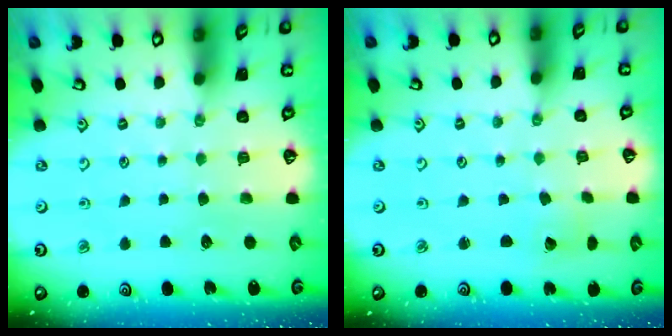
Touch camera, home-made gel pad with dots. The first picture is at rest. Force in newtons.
{"total": 1.4, "press": 1.4, "slide": 0.1}